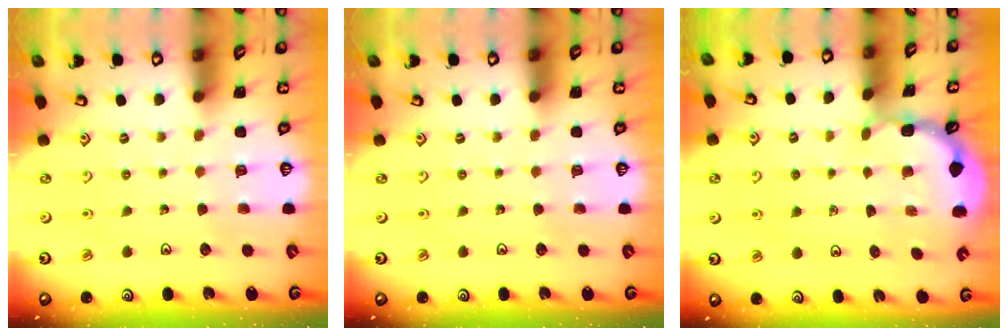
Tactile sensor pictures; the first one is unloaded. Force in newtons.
{"total": 0.0}
{"total": 1.5, "press": 1.5, "slide": 0.2}